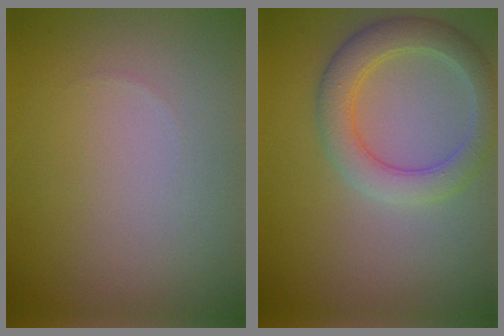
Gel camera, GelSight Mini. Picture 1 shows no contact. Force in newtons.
{"total": 4.1, "press": 4.1, "slide": 0.1}